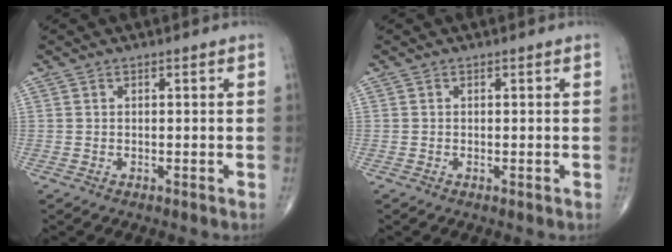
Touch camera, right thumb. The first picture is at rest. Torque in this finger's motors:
{"motor_torque": [2.63, 0.97, 0.16, -0.07, -0.02]}